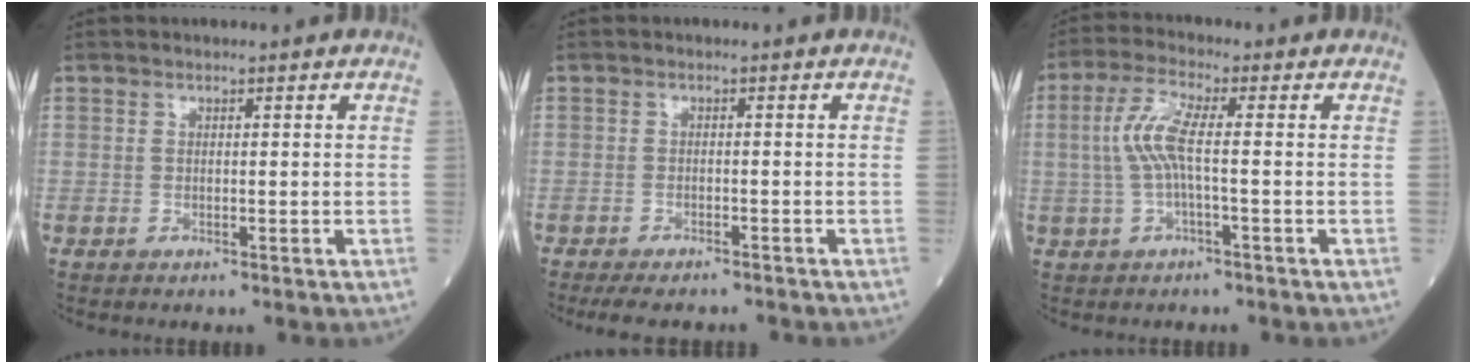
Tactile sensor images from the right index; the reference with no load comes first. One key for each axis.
{"total": 6.4, "fx": -5.8, "fy": 1.5, "fz": 2.3, "tx": -0.026, "ty": -0.010, "tz": -0.082}
{"total": 6.0, "fx": 0.0, "fy": 0.7, "fz": 5.9, "tx": -0.134, "ty": 0.013, "tz": -0.003}